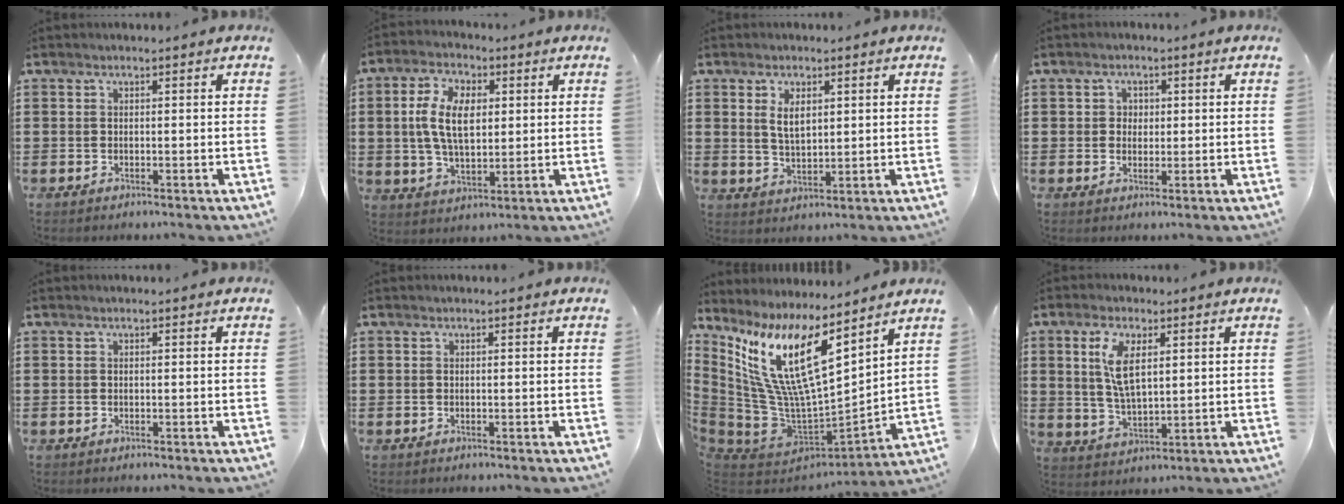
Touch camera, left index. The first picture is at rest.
{"total": 8.8, "force": [1.4, 4.9, 7.1], "torque": [-0.165, 0.010, 0.017]}
{"total": 3.7, "force": [1.4, 1.8, 2.9], "torque": [-0.055, 0.003, 0.022]}
{"total": 2.2, "force": [0.3, 2.1, 0.6], "torque": [-0.022, 0.009, 0.002]}
{"total": 0.0}
{"total": 0.0}
{"total": 15.7, "force": [8.3, 4.8, 12.4], "torque": [-0.296, -0.055, 0.138]}
{"total": 7.1, "force": [2.4, 3.1, 5.9], "torque": [-0.124, 0.003, 0.038]}